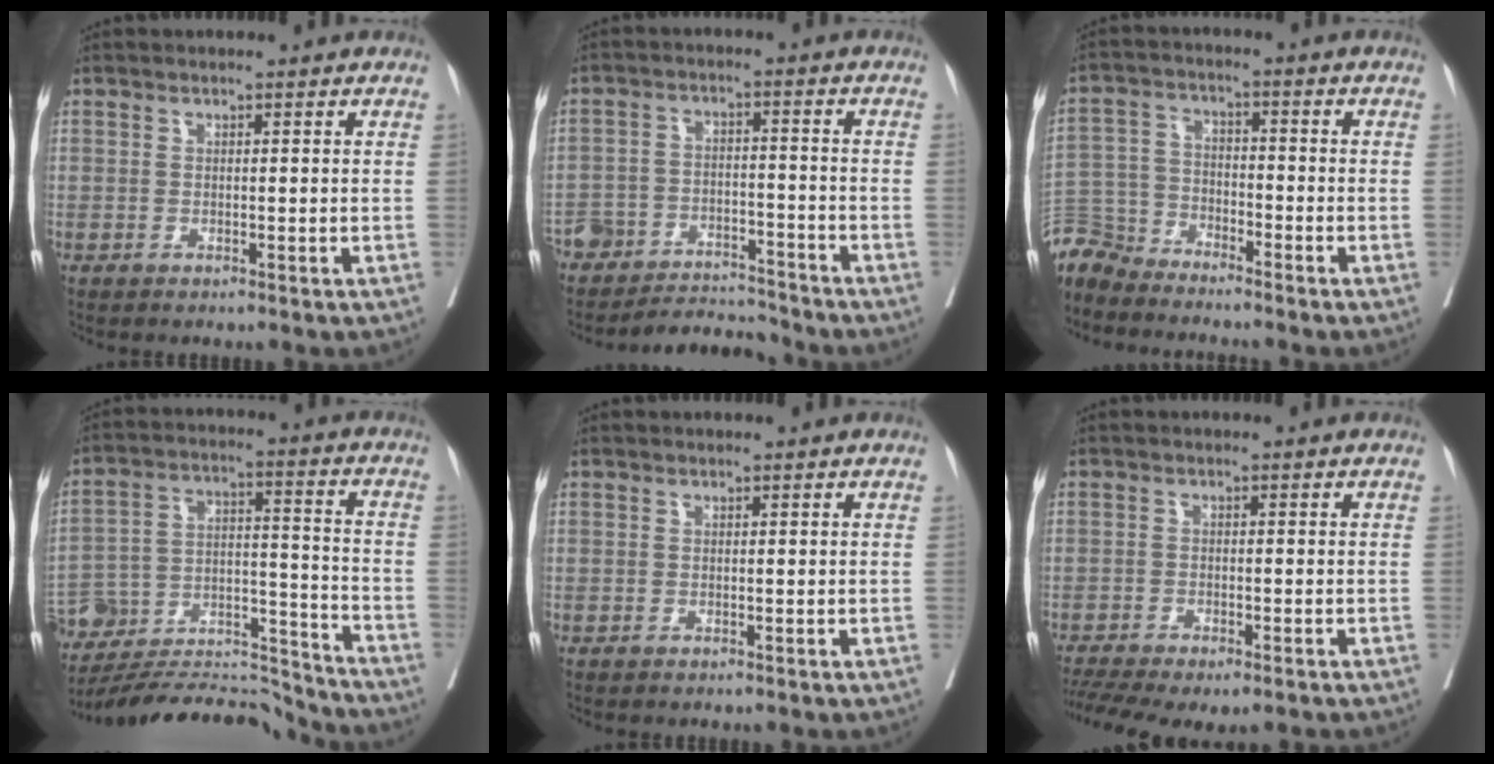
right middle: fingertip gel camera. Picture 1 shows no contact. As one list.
[{"total": 9.8, "force": [-9.6, 1.8, 0.6], "torque": [-0.001, 0.014, -0.160]}, {"total": 6.5, "force": [-6.4, 0.8, -0.7], "torque": [0.014, 0.006, -0.130]}, {"total": 19.0, "force": [-18.7, 1.8, 2.7], "torque": [-0.057, 0.045, -0.292]}, {"total": 0.0}, {"total": 11.0, "force": [-8.6, 2.9, 6.3], "torque": [-0.120, -0.001, -0.127]}]